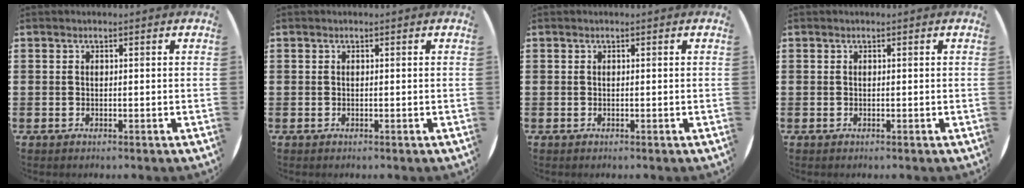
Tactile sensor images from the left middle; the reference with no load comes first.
{"total": 0.0}
{"total": 0.0}
{"total": 0.0}